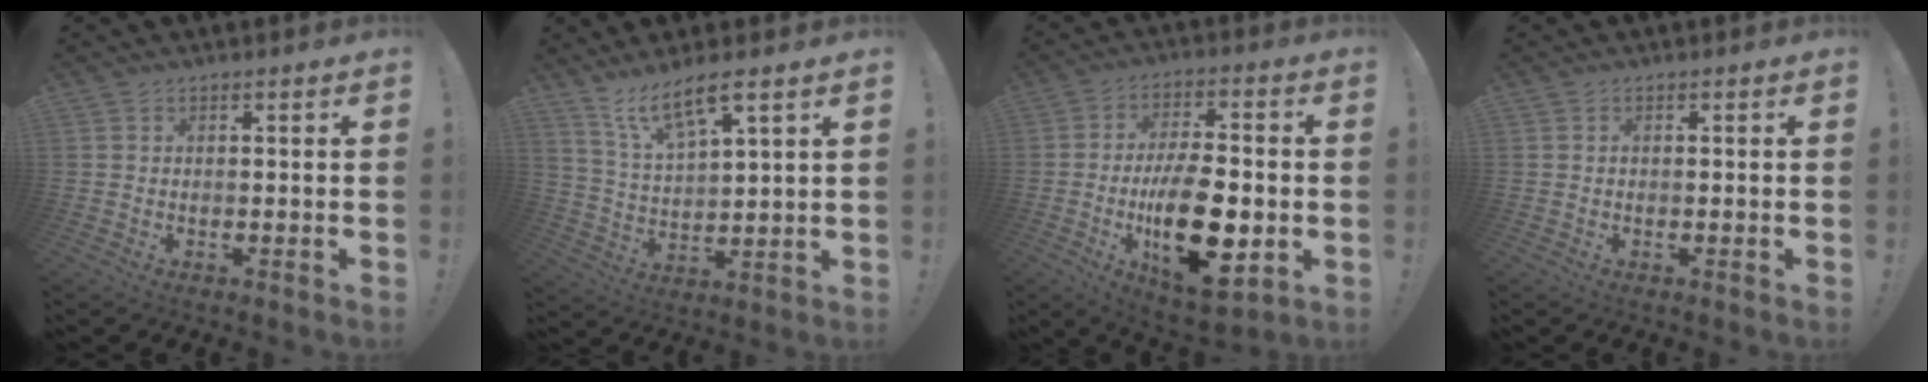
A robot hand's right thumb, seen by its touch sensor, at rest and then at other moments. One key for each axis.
{"total": 10.1, "fx": 7.5, "fy": 2.1, "fz": 6.3, "tx": -0.116, "ty": -0.038, "tz": 0.133}
{"total": 21.2, "fx": -4.3, "fy": 9.9, "fz": 18.3, "tx": -0.311, "ty": 0.006, "tz": -0.057}
{"total": 0.0}